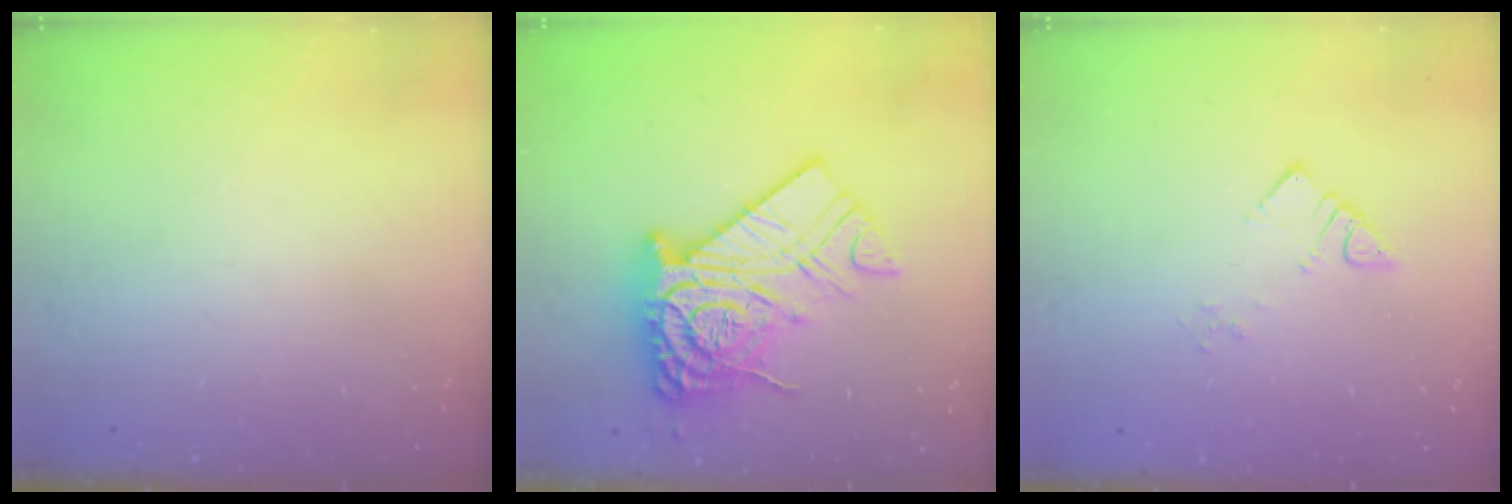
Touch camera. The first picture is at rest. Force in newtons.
{"total": 18.8, "press": 18.7, "slide": 1.5}
{"total": 3.3, "press": 3.3, "slide": 0.1}